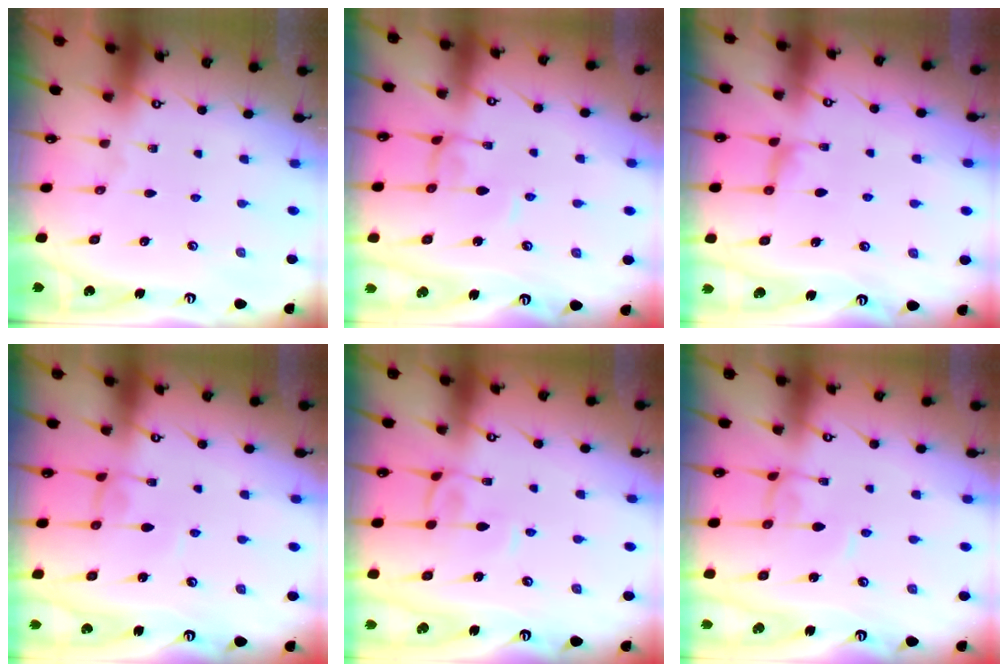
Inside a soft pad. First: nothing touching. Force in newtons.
{"total": 2.1, "press": 2.1, "slide": 0.2}
{"total": 1.9, "press": 1.7, "slide": 0.8}
{"total": 2.0, "press": 2.0, "slide": 0.2}
{"total": 2.9, "press": 2.9, "slide": 0.2}
{"total": 2.0, "press": 2.0, "slide": 0.1}